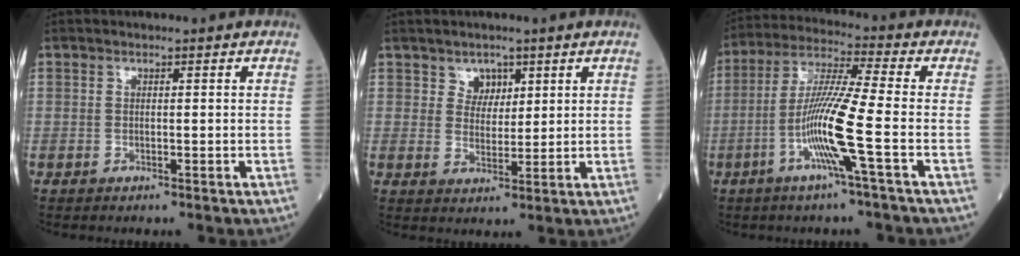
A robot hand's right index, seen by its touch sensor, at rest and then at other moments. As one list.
[{"total": 3.8, "force": [2.0, 2.9, 1.3], "torque": [-0.022, 0.006, 0.038]}, {"total": 11.9, "force": [-3.8, -0.8, 11.2], "torque": [-0.228, -0.005, -0.080]}]